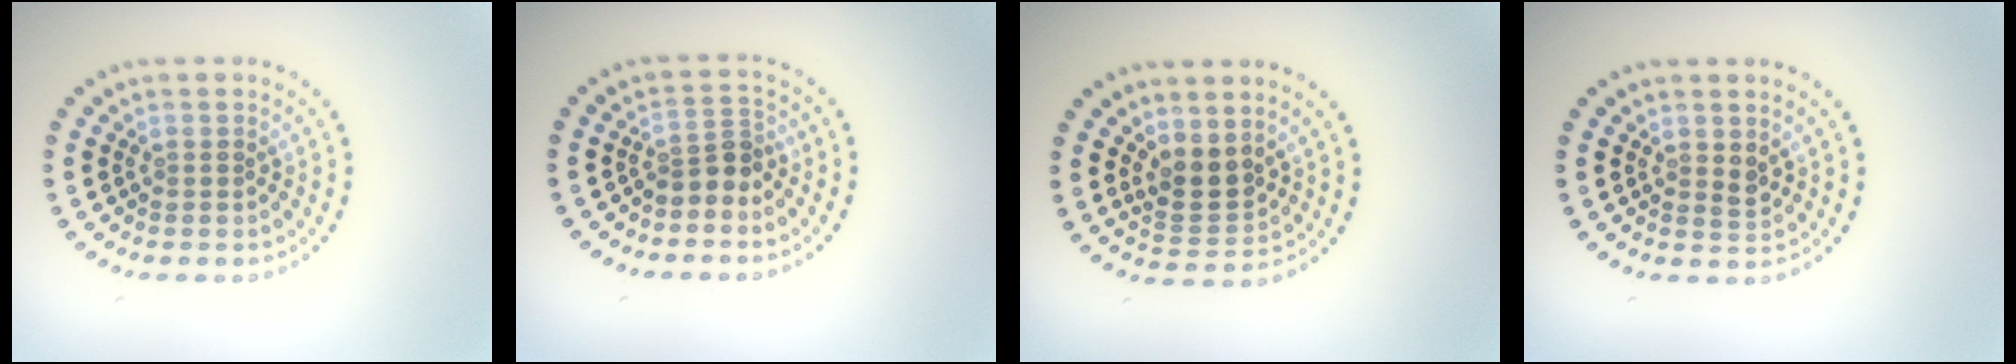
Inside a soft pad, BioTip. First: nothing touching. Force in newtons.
{"total": 2.4, "press": 1.8, "slide": 1.6}
{"total": 2.6, "press": 2.3, "slide": 1.3}
{"total": 1.1, "press": 1.0, "slide": 0.4}